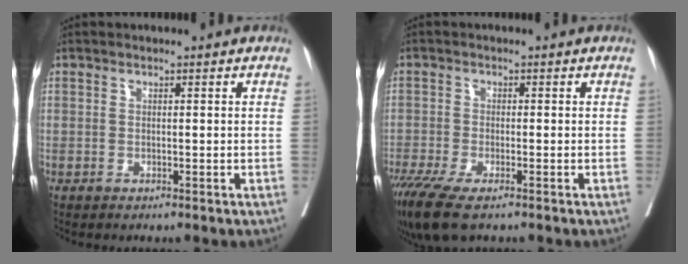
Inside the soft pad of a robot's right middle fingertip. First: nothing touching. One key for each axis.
{"total": 7.7, "fx": -5.4, "fy": 1.7, "fz": 5.1, "tx": -0.092, "ty": -0.021, "tz": -0.092}